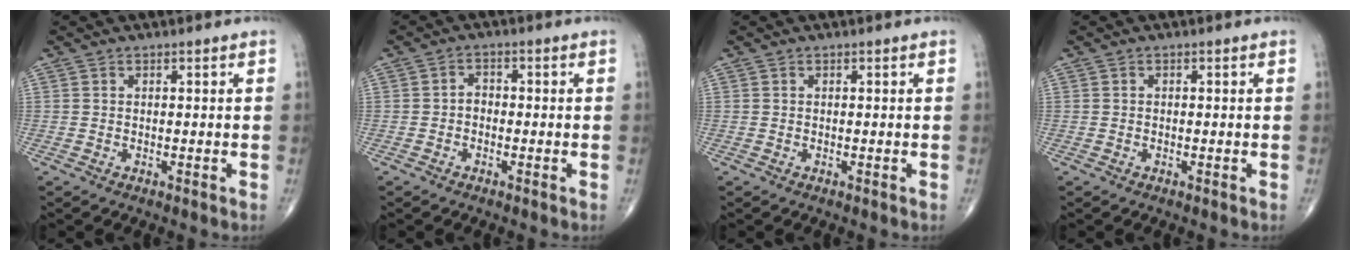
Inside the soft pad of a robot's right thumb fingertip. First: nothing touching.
{"total": 2.0, "force": [-0.7, 1.5, 1.1], "torque": [-0.004, 0.012, -0.021]}
{"total": 0.0}
{"total": 0.0}